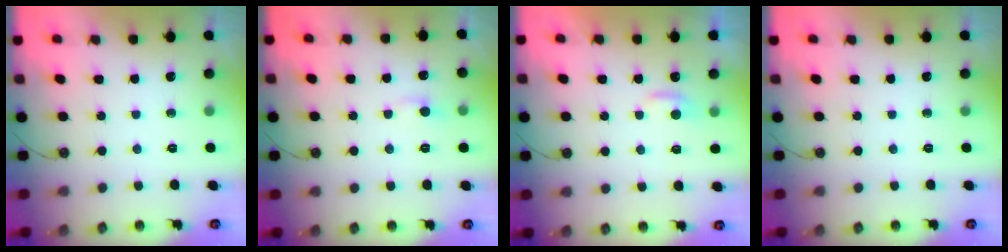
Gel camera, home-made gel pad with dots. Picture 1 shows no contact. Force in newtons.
{"total": 1.0, "press": 0.9, "slide": 0.4}
{"total": 1.1, "press": 1.1, "slide": 0.4}
{"total": 0.0}